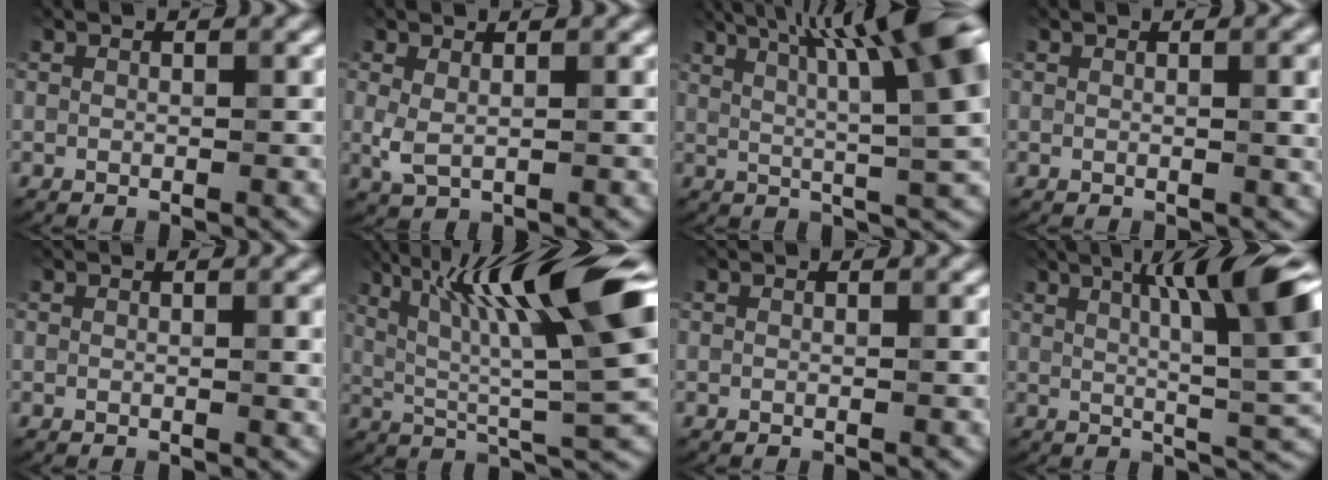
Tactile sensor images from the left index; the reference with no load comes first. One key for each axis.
{"total": 1.8, "fx": 0.4, "fy": 0.9, "fz": 1.5, "tx": -0.037, "ty": -0.002, "tz": 0.011}
{"total": 11.6, "fx": 4.8, "fy": 1.9, "fz": 10.4, "tx": -0.138, "ty": 0.023, "tz": 0.076}
{"total": 2.8, "fx": 0.5, "fy": 0.9, "fz": 2.6, "tx": -0.025, "ty": 0.004, "tz": 0.005}
{"total": 2.1, "fx": 0.4, "fy": 0.6, "fz": 2.0, "tx": -0.018, "ty": 0.003, "tz": 0.002}
{"total": 13.7, "fx": 5.1, "fy": 2.2, "fz": 12.5, "tx": -0.210, "ty": 0.014, "tz": 0.090}
{"total": 0.0}
{"total": 11.1, "fx": 3.6, "fy": 1.9, "fz": 10.3, "tx": -0.137, "ty": 0.018, "tz": 0.056}